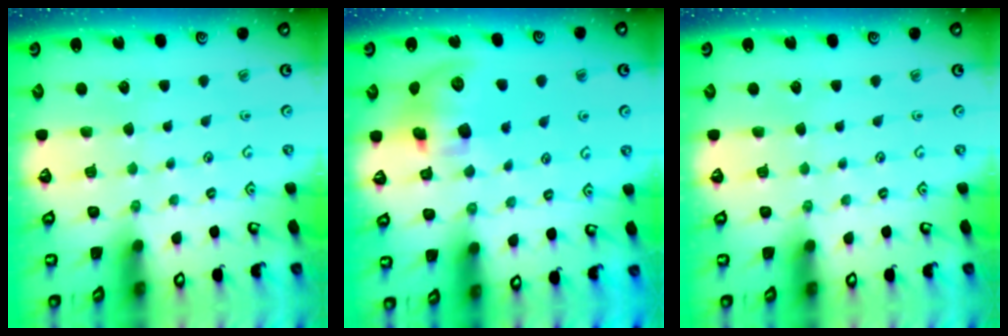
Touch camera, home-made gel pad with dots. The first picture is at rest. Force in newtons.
{"total": 10.9, "press": 10.7, "slide": 2.0}
{"total": 0.0}